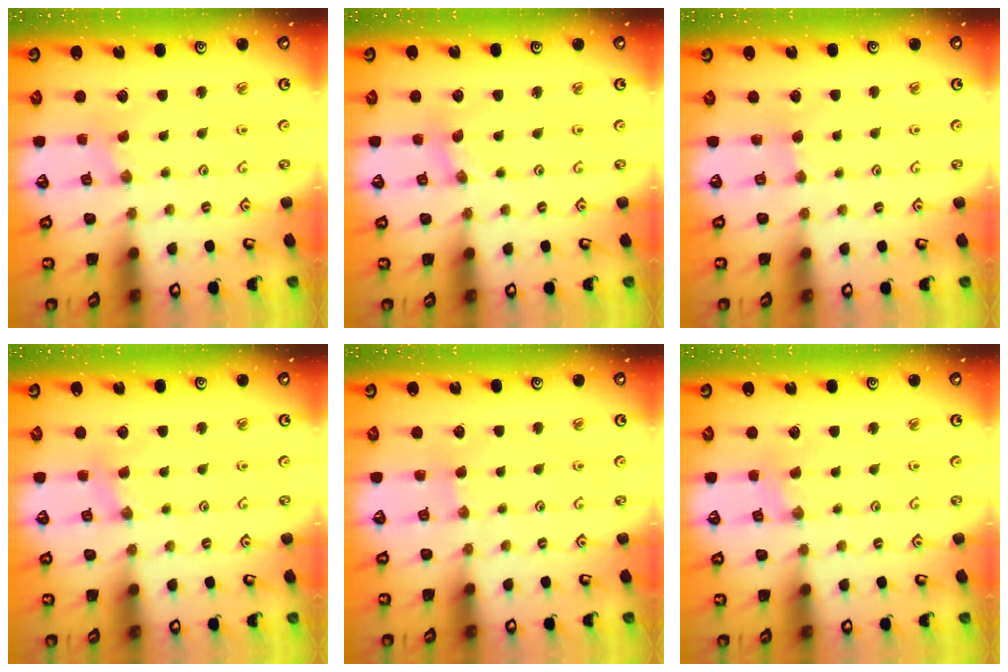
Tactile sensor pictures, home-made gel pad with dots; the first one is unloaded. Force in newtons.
{"total": 0.8, "press": 0.8, "slide": 0.2}
{"total": 2.2, "press": 2.2, "slide": 0.4}
{"total": 2.6, "press": 2.6, "slide": 0.4}
{"total": 2.0, "press": 2.0, "slide": 0.5}
{"total": 1.2, "press": 1.1, "slide": 0.3}